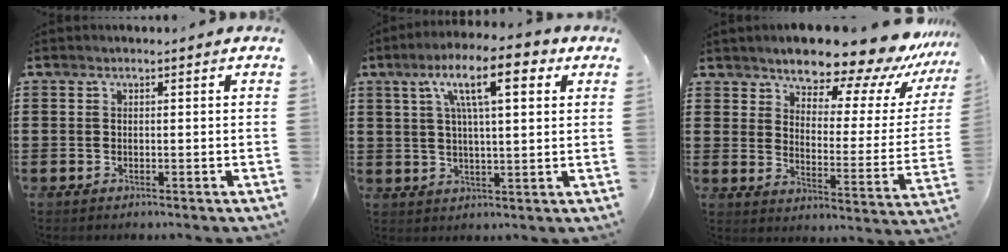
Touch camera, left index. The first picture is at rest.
{"total": 11.7, "force": [5.4, 3.1, 9.9], "torque": [-0.178, 0.005, 0.084]}
{"total": 11.3, "force": [10.1, 2.3, 4.5], "torque": [-0.091, -0.078, 0.173]}